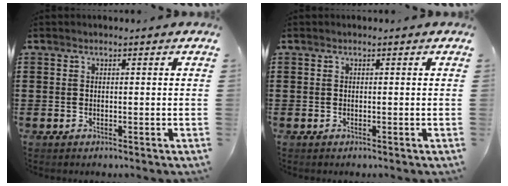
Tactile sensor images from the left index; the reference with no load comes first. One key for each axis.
{"total": 0.0}